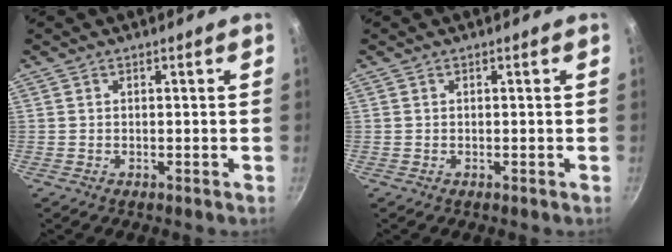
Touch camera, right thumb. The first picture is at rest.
{"total": 0.0}